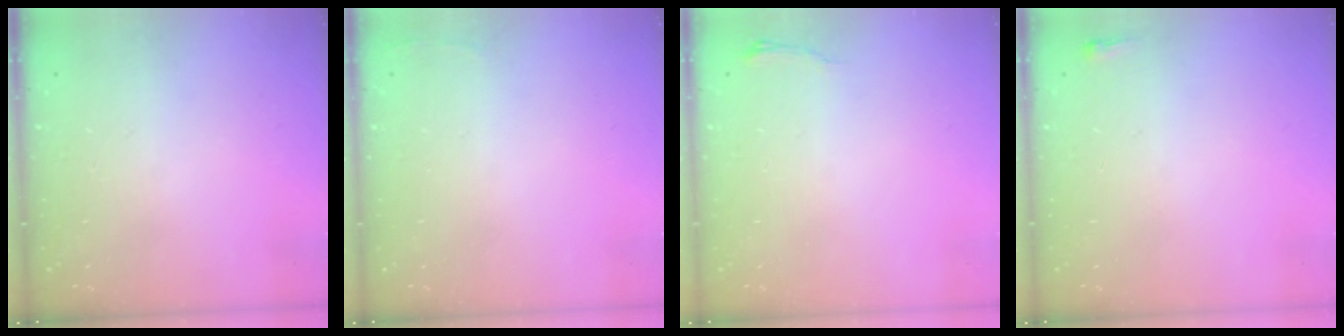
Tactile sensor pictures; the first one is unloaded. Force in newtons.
{"total": 2.5, "press": 2.4, "slide": 0.9}
{"total": 3.1, "press": 3.1, "slide": 0.5}
{"total": 2.0, "press": 2.0, "slide": 0.5}